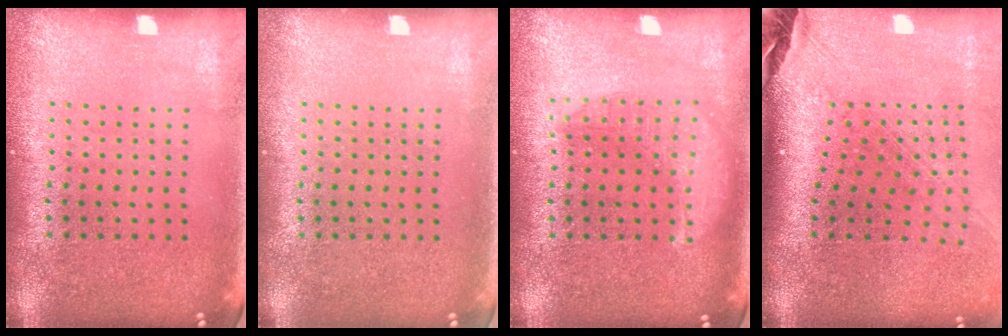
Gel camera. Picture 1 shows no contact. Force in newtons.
{"total": 0.0}
{"total": 1.4, "press": 1.4, "slide": 0.1}
{"total": 2.8, "press": 2.0, "slide": 1.9}